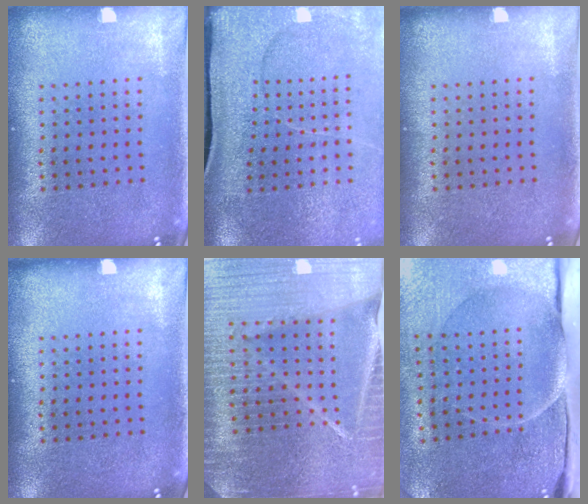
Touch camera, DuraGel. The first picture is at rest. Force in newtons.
{"total": 4.1, "press": 3.4, "slide": 2.4}
{"total": 0.0}
{"total": 0.0}
{"total": 6.3, "press": 5.5, "slide": 3.1}
{"total": 4.8, "press": 3.9, "slide": 2.8}